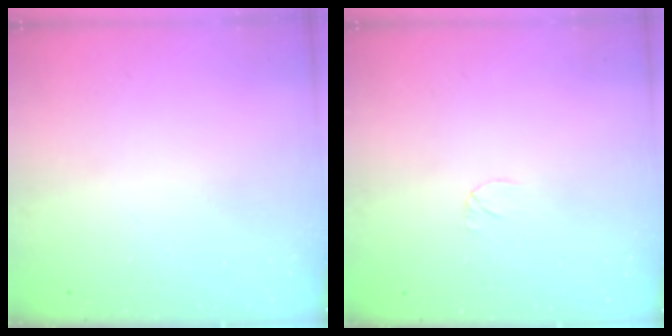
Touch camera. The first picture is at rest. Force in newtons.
{"total": 3.7, "press": 3.7, "slide": 0.3}